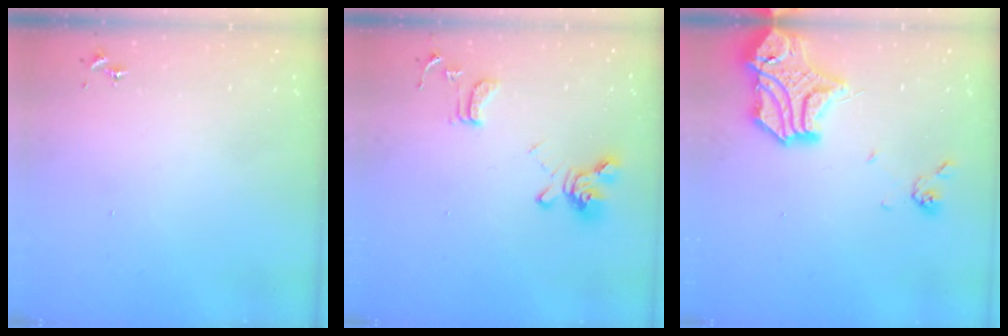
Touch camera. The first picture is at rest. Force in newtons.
{"total": 14.3, "press": 14.2, "slide": 1.5}
{"total": 18.4, "press": 18.3, "slide": 2.2}